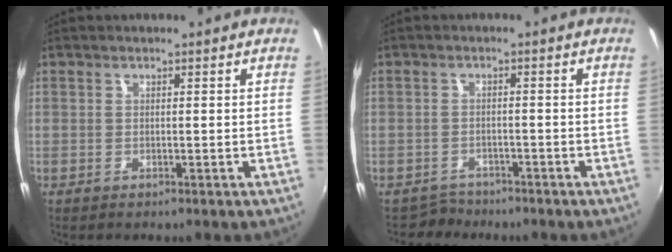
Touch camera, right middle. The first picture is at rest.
{"total": 2.9, "force": [-2.5, 1.5, -0.4], "torque": [0.000, 0.004, -0.045]}